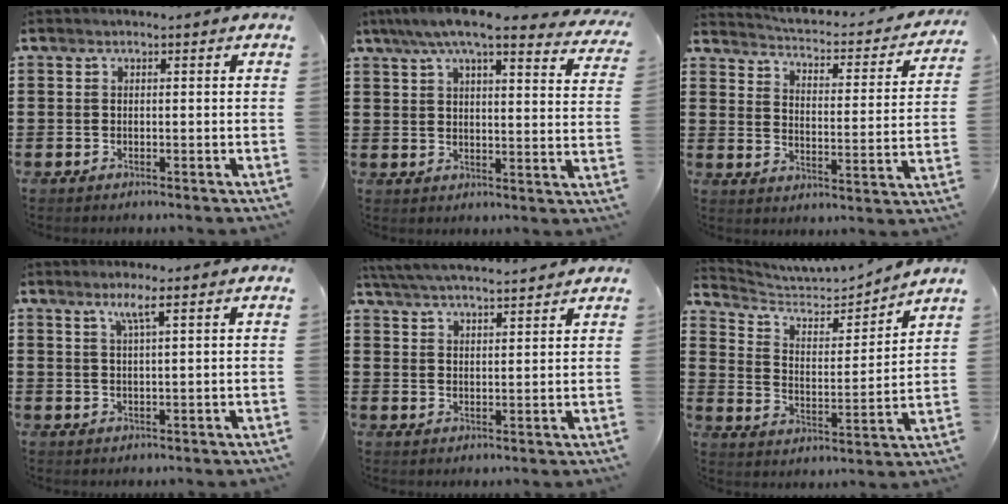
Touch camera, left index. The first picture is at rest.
{"total": 8.3, "force": [6.9, 0.9, 4.6], "torque": [-0.102, -0.022, 0.118]}
{"total": 2.7, "force": [2.6, 0.1, 0.6], "torque": [-0.031, -0.028, 0.034]}
{"total": 3.1, "force": [1.7, -0.1, 2.6], "torque": [-0.055, 0.000, 0.029]}
{"total": 4.6, "force": [4.4, -0.1, 1.2], "torque": [-0.038, -0.018, 0.079]}
{"total": 5.1, "force": [4.6, 1.2, 1.7], "torque": [-0.058, -0.036, 0.072]}